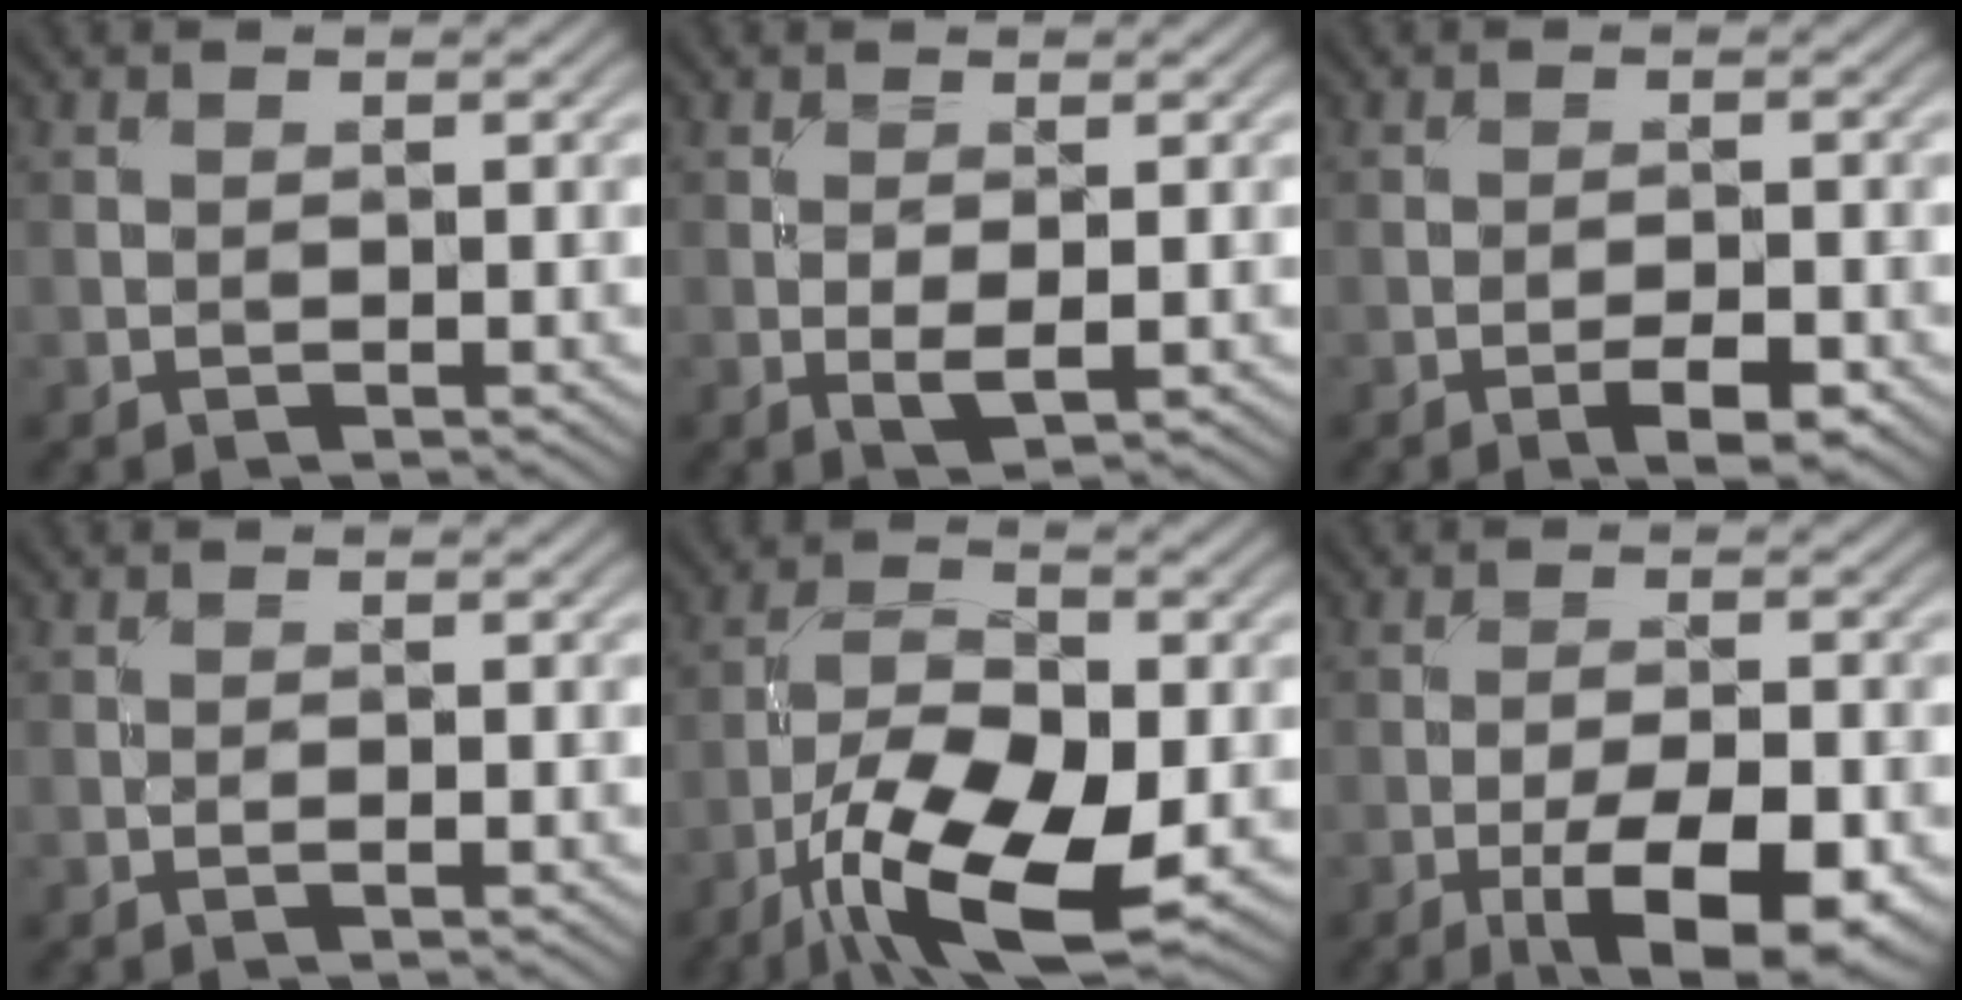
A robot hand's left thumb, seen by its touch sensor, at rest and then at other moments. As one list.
[{"total": 2.4, "force": [-0.1, 0.8, 2.3], "torque": [-0.049, -0.005, -0.001]}, {"total": 3.3, "force": [-1.8, 0.9, 2.6], "torque": [-0.044, 0.003, -0.029]}, {"total": 0.6, "force": [-0.1, 0.0, 0.5], "torque": [-0.013, 0.001, -0.003]}, {"total": 13.0, "force": [-6.1, 5.2, 10.3], "torque": [-0.199, -0.014, -0.119]}, {"total": 9.9, "force": [-4.7, 3.3, 8.1], "torque": [-0.134, -0.006, -0.068]}]